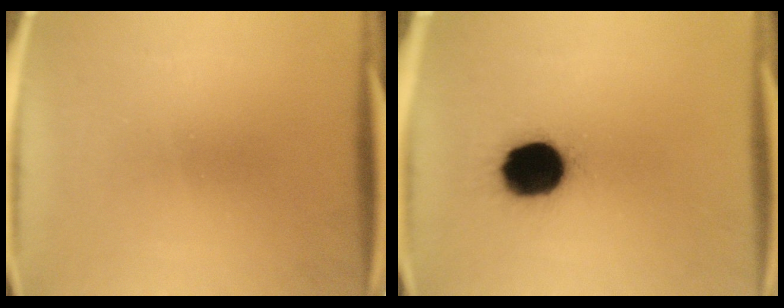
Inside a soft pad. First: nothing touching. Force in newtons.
{"total": 15.9}